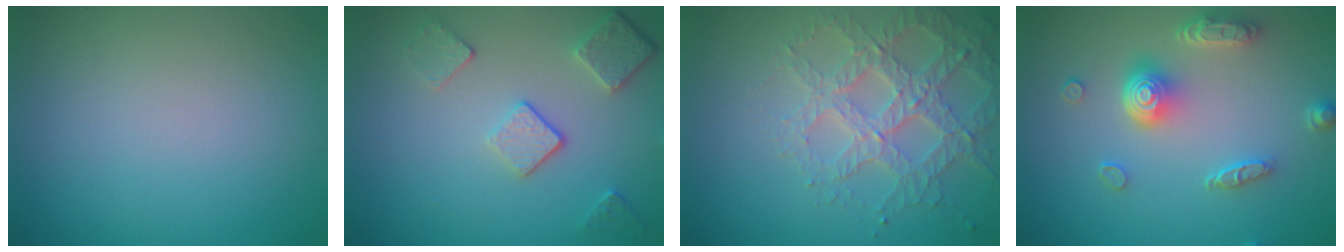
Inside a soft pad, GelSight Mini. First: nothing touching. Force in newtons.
{"total": 3.5, "press": 2.8, "slide": 2.1}
{"total": 4.0, "press": 3.8, "slide": 1.0}
{"total": 4.7, "press": 3.6, "slide": 3.0}